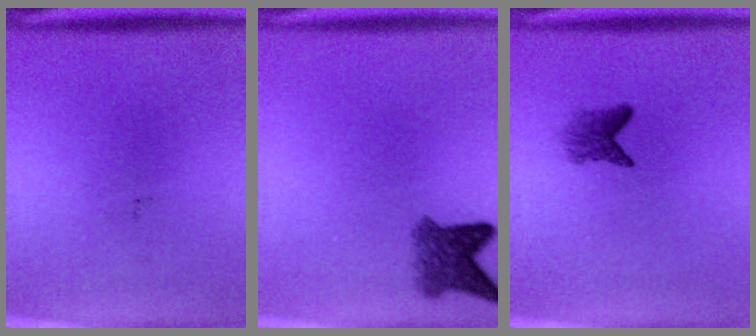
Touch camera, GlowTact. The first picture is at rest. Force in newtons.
{"total": 4.5}
{"total": 2.2}